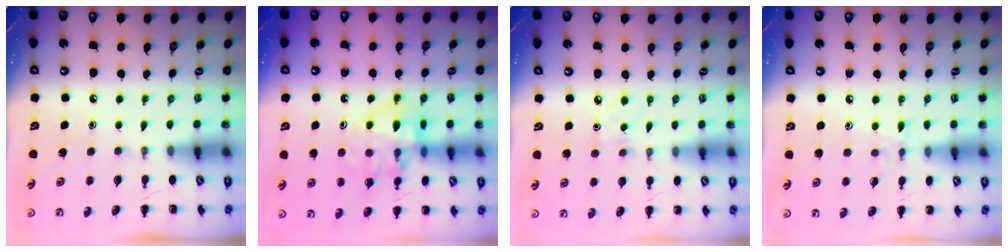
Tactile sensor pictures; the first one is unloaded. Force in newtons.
{"total": 12.8, "press": 12.7, "slide": 1.8}
{"total": 2.7, "press": 2.5, "slide": 0.9}
{"total": 5.9, "press": 5.6, "slide": 1.7}